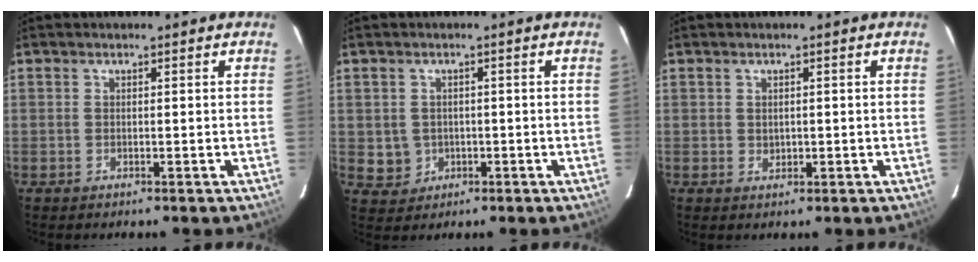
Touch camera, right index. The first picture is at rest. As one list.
[{"total": 4.1, "force": [-0.3, 4.0, 0.7], "torque": [-0.023, 0.008, 0.010]}, {"total": 1.2, "force": [0.2, 1.1, 0.4], "torque": [-0.004, 0.003, 0.005]}]